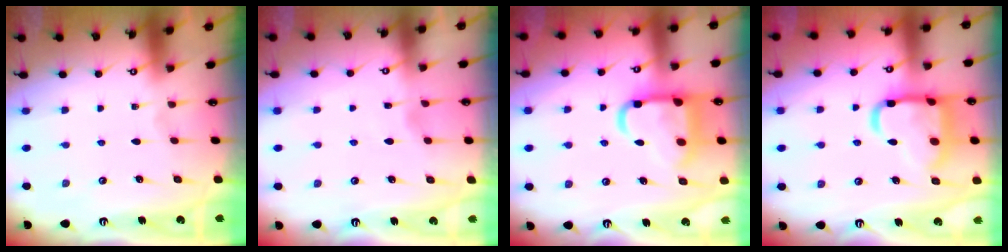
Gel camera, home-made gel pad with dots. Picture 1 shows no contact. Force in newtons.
{"total": 3.0, "press": 2.9, "slide": 0.4}
{"total": 14.7, "press": 14.7, "slide": 1.5}
{"total": 18.5, "press": 18.5, "slide": 1.7}